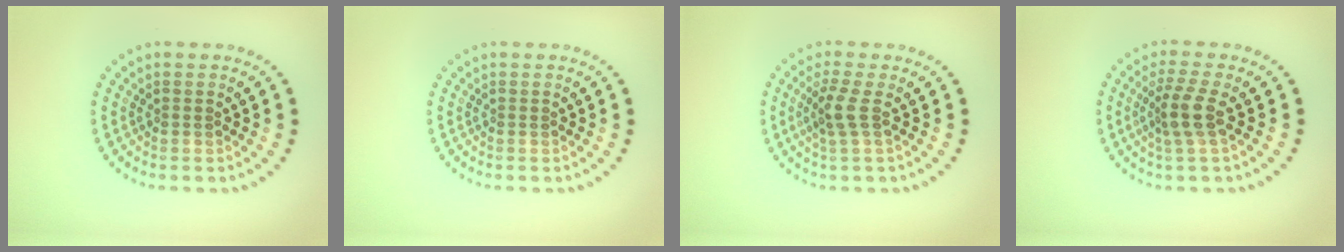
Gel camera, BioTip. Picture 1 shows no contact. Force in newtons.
{"total": 0.0}
{"total": 2.2, "press": 1.8, "slide": 1.3}
{"total": 2.9, "press": 2.3, "slide": 1.7}